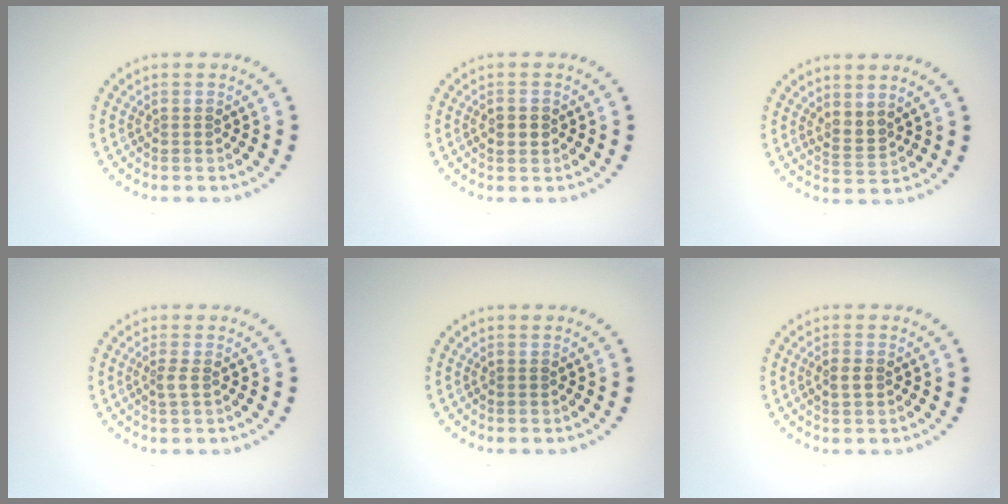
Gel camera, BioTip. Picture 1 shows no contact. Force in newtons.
{"total": 2.1, "press": 2.1, "slide": 0.1}
{"total": 1.9, "press": 1.3, "slide": 1.3}
{"total": 1.0, "press": 0.8, "slide": 0.6}
{"total": 0.0}
{"total": 1.3, "press": 1.3, "slide": 0.1}